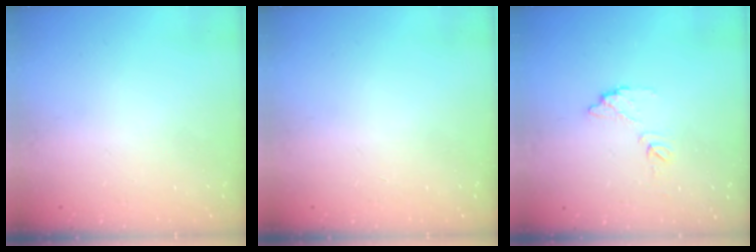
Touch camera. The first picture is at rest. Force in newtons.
{"total": 0.0}
{"total": 6.5, "press": 6.5, "slide": 0.1}